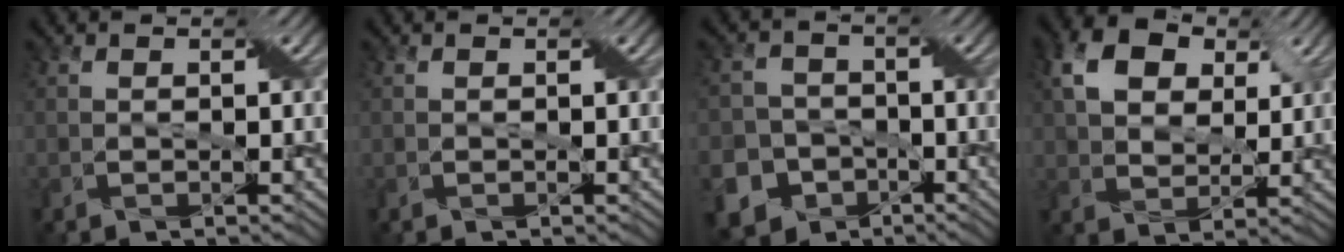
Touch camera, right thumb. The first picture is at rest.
{"total": 0.0}
{"total": 11.1, "force": [-5.7, 9.1, 2.6], "torque": [-0.078, -0.033, -0.109]}
{"total": 8.7, "force": [3.8, 5.9, 5.2], "torque": [-0.125, 0.010, 0.063]}